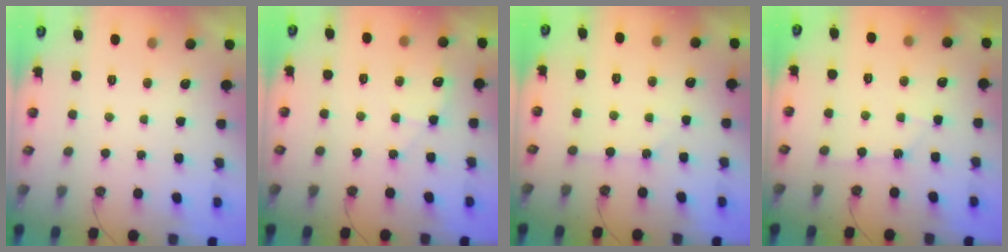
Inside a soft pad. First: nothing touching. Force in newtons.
{"total": 5.7, "press": 5.6, "slide": 0.7}
{"total": 3.8, "press": 3.8, "slide": 0.6}
{"total": 4.0, "press": 4.0, "slide": 0.6}